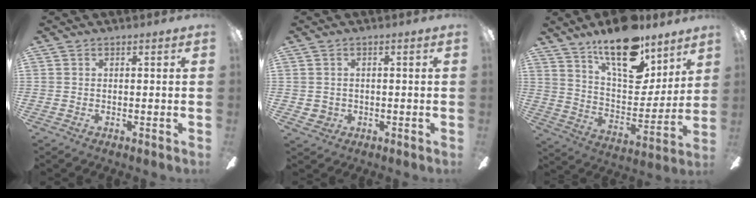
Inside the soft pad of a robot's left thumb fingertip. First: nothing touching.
{"total": 2.1, "force": [-0.2, 2.0, 0.5], "torque": [-0.010, 0.003, -0.005]}
{"total": 19.4, "force": [14.2, 8.0, 10.6], "torque": [-0.171, -0.089, 0.245]}